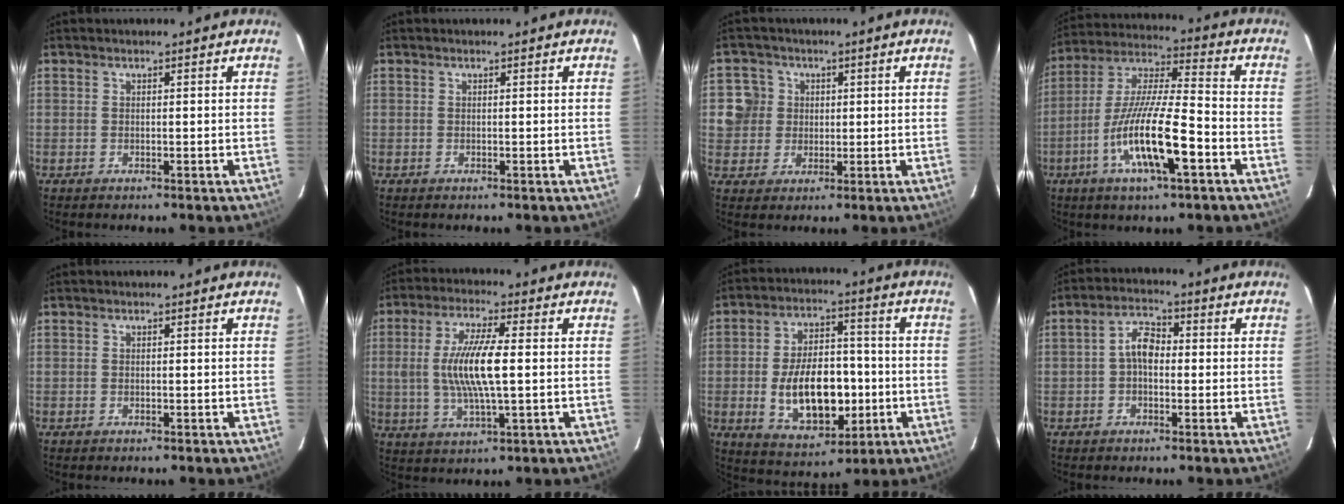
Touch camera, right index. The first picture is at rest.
{"total": 0.0}
{"total": 5.7, "force": [1.0, 5.6, 0.6], "torque": [-0.004, 0.017, 0.016]}
{"total": 16.0, "force": [-6.4, 2.9, 14.4], "torque": [-0.284, -0.015, -0.122]}
{"total": 0.0}
{"total": 11.4, "force": [0.2, 2.5, 11.1], "torque": [-0.216, -0.002, 0.007]}
{"total": 15.6, "force": [-2.8, 8.8, 12.6], "torque": [-0.236, 0.008, -0.024]}
{"total": 4.6, "force": [-0.3, 2.9, 3.6], "torque": [-0.066, 0.017, -0.007]}